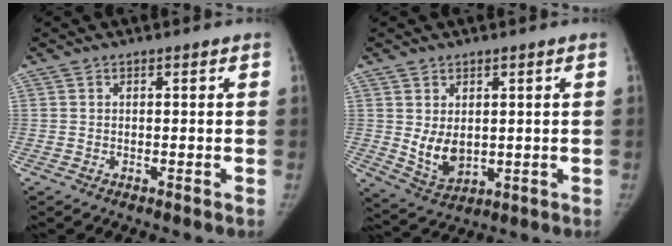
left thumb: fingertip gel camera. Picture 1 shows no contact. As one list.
[{"total": 6.4, "force": [0.7, 4.4, 4.6], "torque": [-0.065, -0.019, 0.032]}]